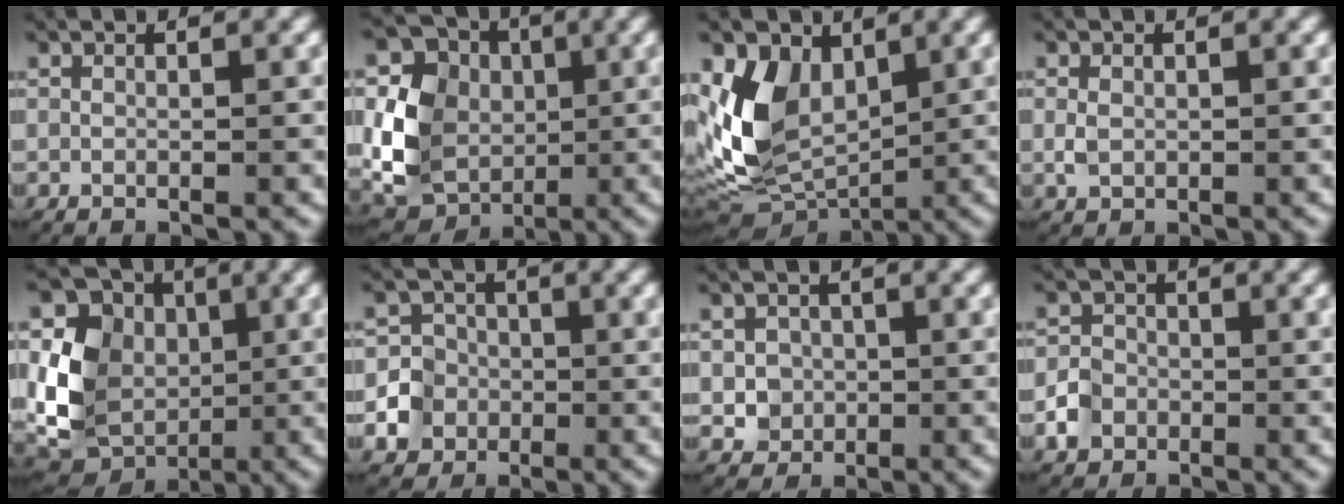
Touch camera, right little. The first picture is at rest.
{"total": 7.4, "force": [-0.4, 6.1, 4.2], "torque": [-0.084, -0.016, -0.007]}
{"total": 7.9, "force": [1.0, 5.7, 5.5], "torque": [-0.117, -0.017, 0.020]}
{"total": 1.2, "force": [0.0, 0.9, 0.8], "torque": [-0.023, -0.001, 0.002]}
{"total": 8.2, "force": [-0.5, 6.7, 4.6], "torque": [-0.089, -0.020, -0.007]}
{"total": 5.3, "force": [-1.6, 5.0, 1.2], "torque": [-0.021, -0.005, -0.035]}
{"total": 2.8, "force": [-0.5, 2.6, 0.6], "torque": [-0.005, 0.001, -0.008]}
{"total": 2.7, "force": [-0.8, 2.4, 0.9], "torque": [-0.018, 0.000, -0.020]}